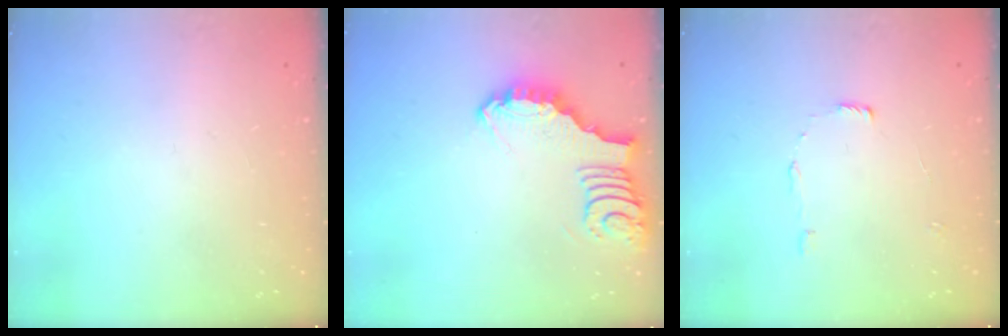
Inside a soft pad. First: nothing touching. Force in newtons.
{"total": 3.7, "press": 3.7, "slide": 0.1}
{"total": 4.4, "press": 4.4, "slide": 0.4}